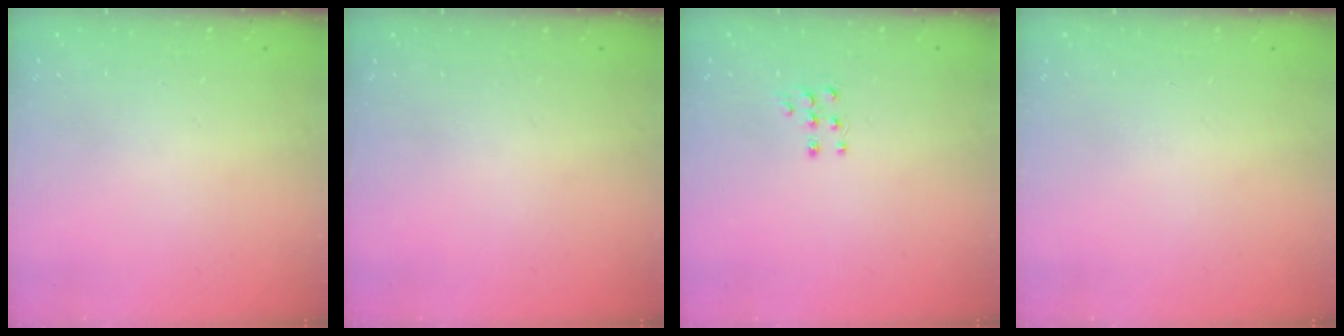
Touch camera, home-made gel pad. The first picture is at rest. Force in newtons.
{"total": 0.0}
{"total": 5.8, "press": 5.8, "slide": 1.0}
{"total": 0.0}